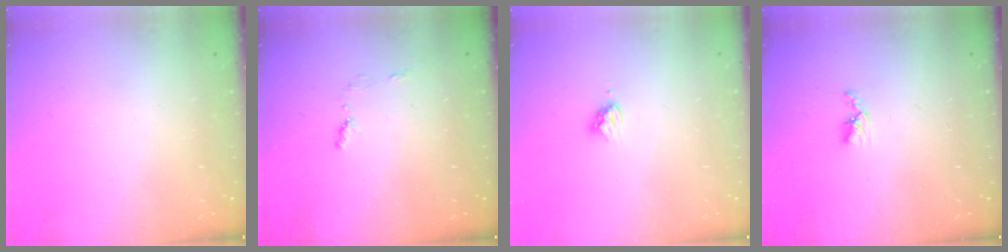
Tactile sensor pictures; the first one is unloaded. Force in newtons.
{"total": 4.3, "press": 4.2, "slide": 0.5}
{"total": 3.4, "press": 3.3, "slide": 0.2}
{"total": 3.3, "press": 3.3, "slide": 0.5}